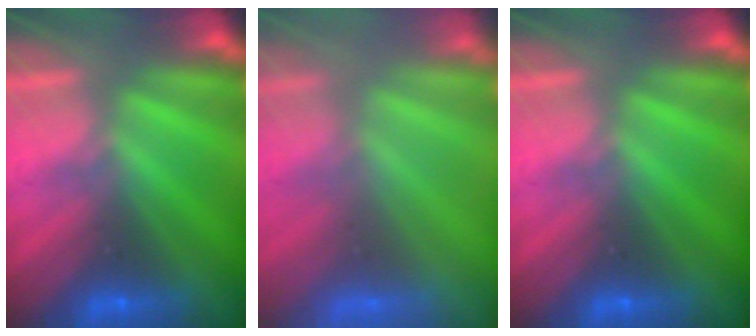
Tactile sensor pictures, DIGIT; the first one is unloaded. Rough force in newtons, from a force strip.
{"total": 8.0}
{"total": 0.0}